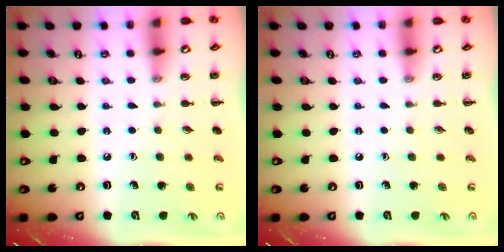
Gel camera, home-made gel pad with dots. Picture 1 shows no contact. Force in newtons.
{"total": 0.0}